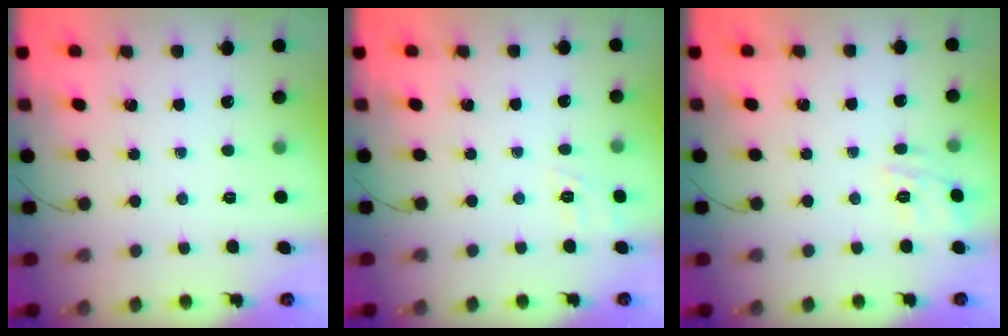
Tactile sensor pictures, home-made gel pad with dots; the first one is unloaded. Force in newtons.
{"total": 8.4, "press": 8.2, "slide": 2.0}
{"total": 4.7, "press": 4.5, "slide": 1.4}